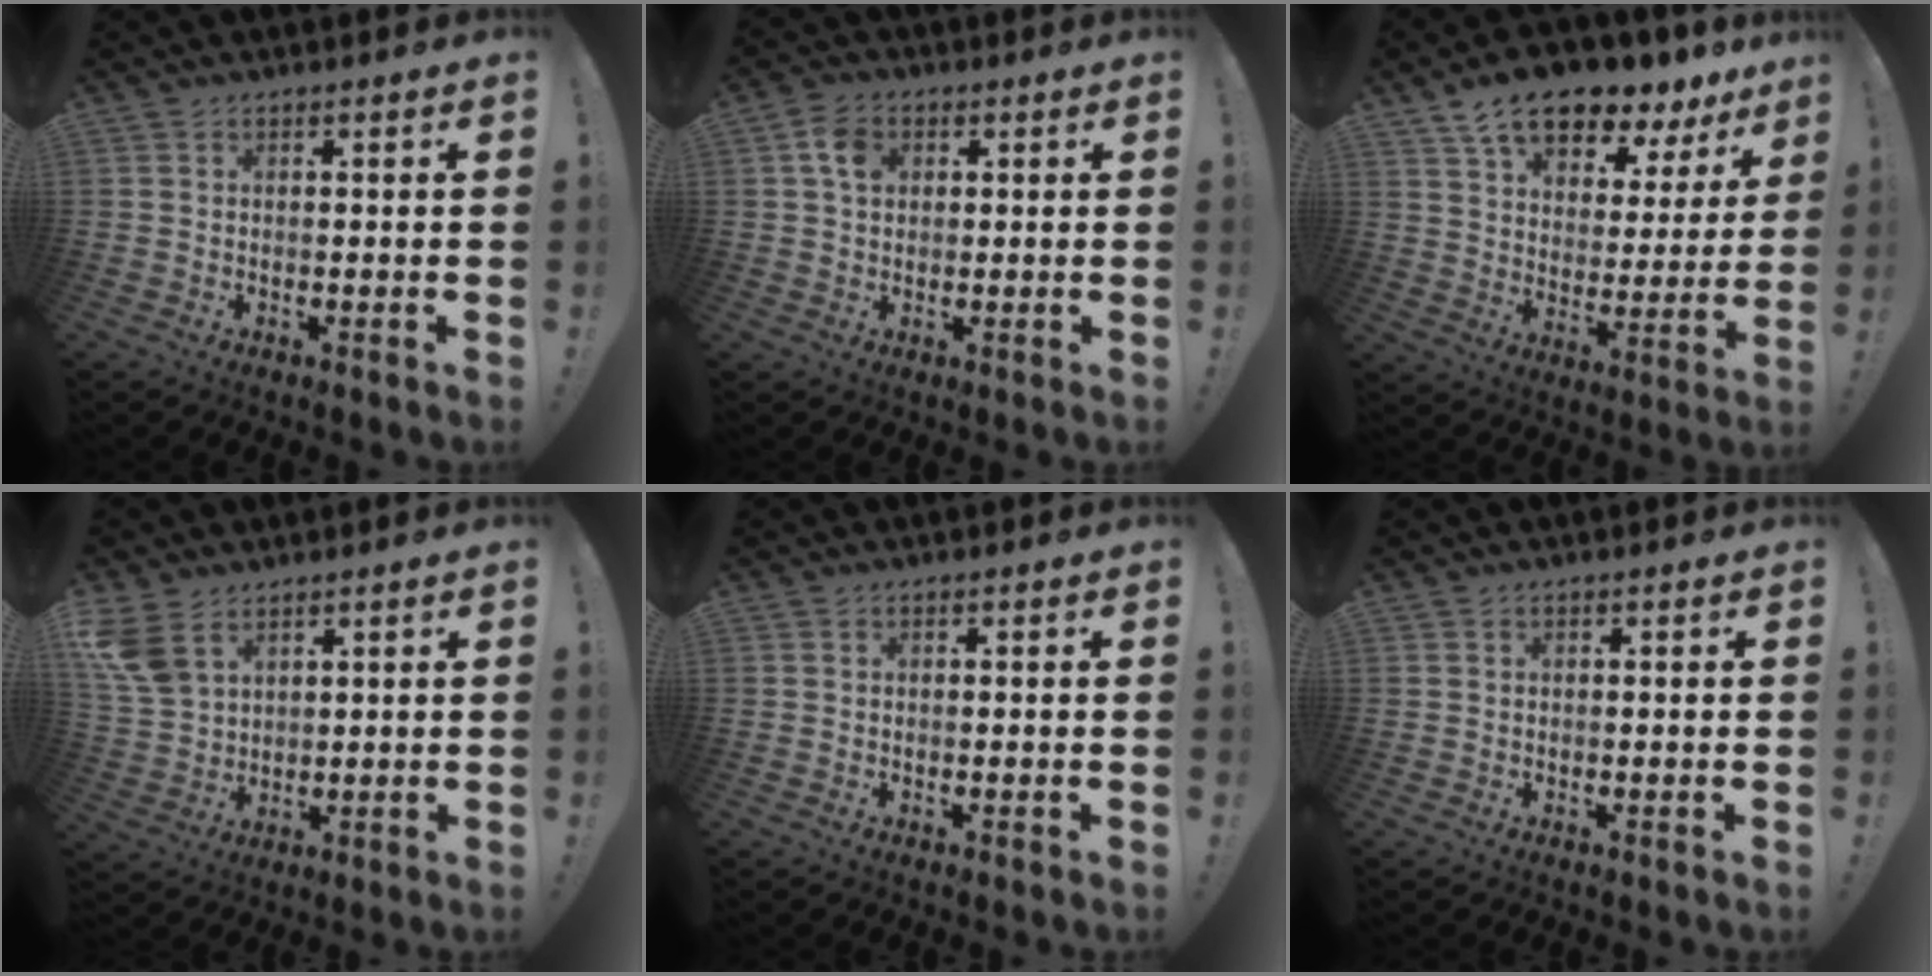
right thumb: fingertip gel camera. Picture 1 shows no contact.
{"total": 6.5, "force": [1.8, 5.1, 3.6], "torque": [-0.054, 0.007, 0.033]}
{"total": 13.8, "force": [10.5, 6.1, 6.6], "torque": [-0.110, -0.078, 0.186]}
{"total": 9.1, "force": [5.2, 5.5, 5.0], "torque": [-0.099, -0.021, 0.102]}
{"total": 0.0}
{"total": 0.0}